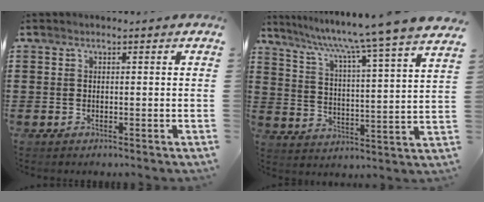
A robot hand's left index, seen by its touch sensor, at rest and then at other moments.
{"total": 8.3, "force": [7.1, -2.0, 3.8], "torque": [-0.094, -0.065, 0.108]}